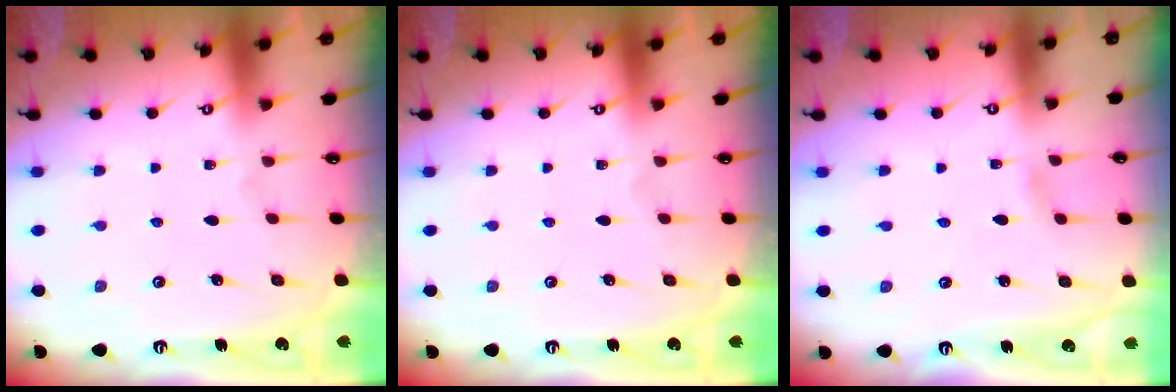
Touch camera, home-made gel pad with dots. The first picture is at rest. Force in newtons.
{"total": 0.0}
{"total": 1.2, "press": 1.2, "slide": 0.1}